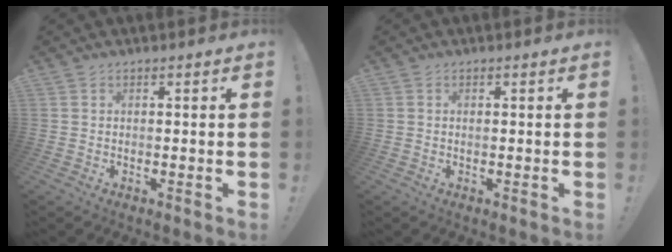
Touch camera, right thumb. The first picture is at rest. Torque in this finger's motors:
{"motor_torque": [-0.22, -0.23, -0.14, 0.43, -0.04]}